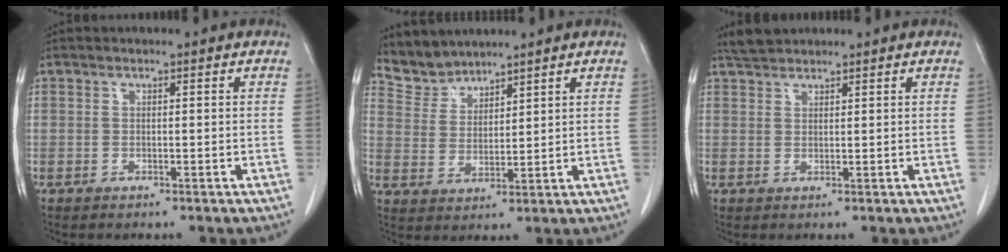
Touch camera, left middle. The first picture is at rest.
{"total": 5.1, "force": [4.9, 1.2, -0.5], "torque": [0.007, 0.006, 0.110]}
{"total": 2.6, "force": [2.5, 0.5, 0.5], "torque": [-0.015, 0.010, 0.048]}